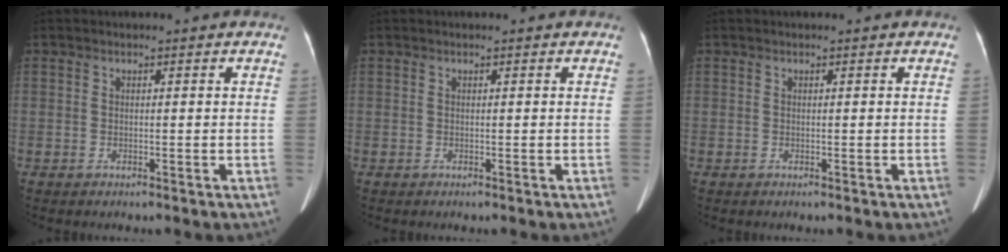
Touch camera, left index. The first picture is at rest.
{"total": 0.0}
{"total": 0.0}